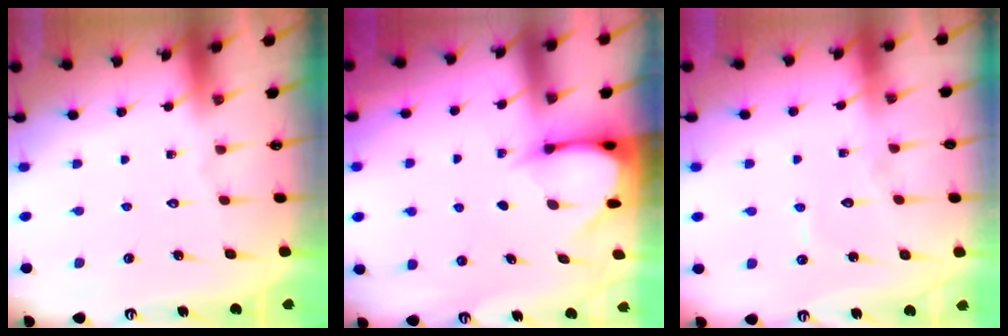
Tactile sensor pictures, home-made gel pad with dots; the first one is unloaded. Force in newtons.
{"total": 3.6, "press": 3.6, "slide": 0.3}
{"total": 4.7, "press": 4.7, "slide": 0.3}